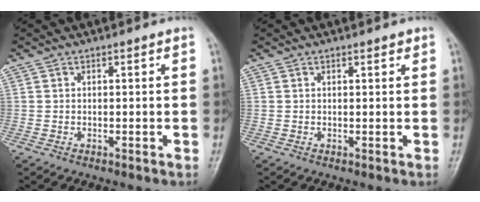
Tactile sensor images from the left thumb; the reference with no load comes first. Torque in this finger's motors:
{"motor_torque": [-0.07, 0.27, 0.00, 0.11, 0.03]}